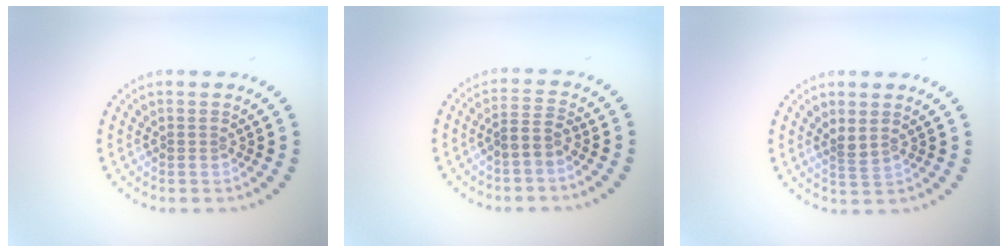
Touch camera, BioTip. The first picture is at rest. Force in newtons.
{"total": 1.9, "press": 1.3, "slide": 1.4}
{"total": 1.4, "press": 1.0, "slide": 0.9}